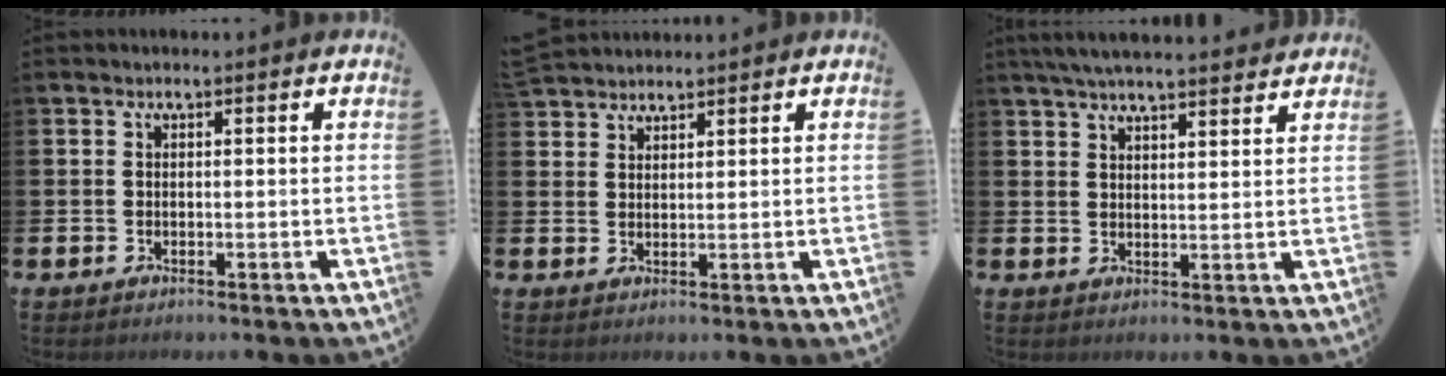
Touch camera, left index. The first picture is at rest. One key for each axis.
{"total": 2.8, "fx": 2.7, "fy": 0.5, "fz": -0.2, "tx": -0.002, "ty": -0.010, "tz": 0.052}
{"total": 5.0, "fx": 4.8, "fy": 0.4, "fz": 1.3, "tx": -0.036, "ty": -0.016, "tz": 0.087}